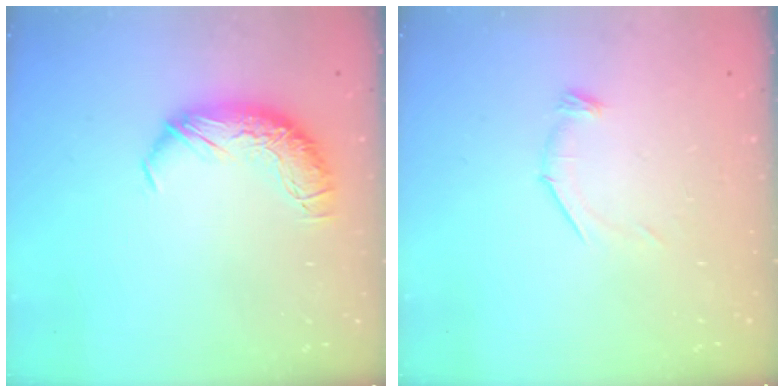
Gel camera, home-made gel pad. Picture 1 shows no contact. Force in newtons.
{"total": 6.9, "press": 6.8, "slide": 1.1}